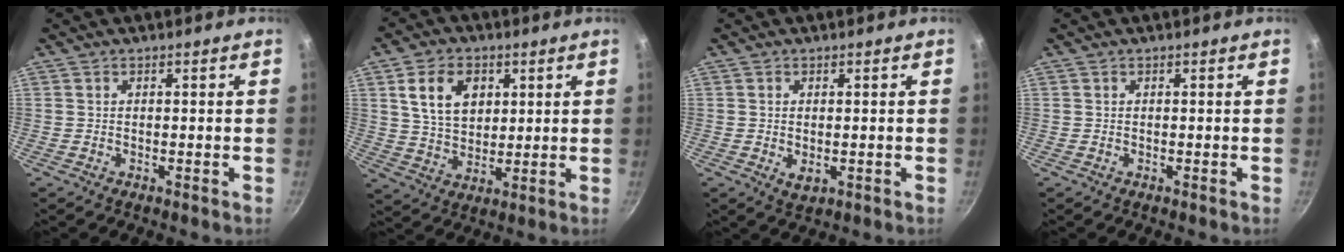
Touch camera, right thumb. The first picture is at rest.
{"total": 10.6, "force": [3.6, 7.5, 6.6], "torque": [-0.095, -0.011, 0.067]}
{"total": 2.7, "force": [-0.3, 1.7, 2.2], "torque": [-0.035, -0.008, -0.001]}
{"total": 0.0}